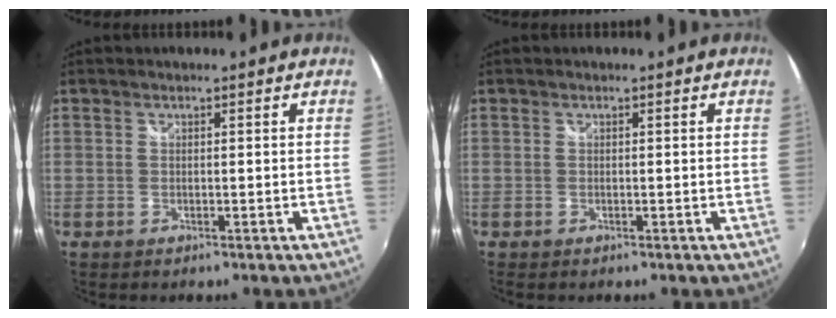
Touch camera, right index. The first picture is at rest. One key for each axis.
{"total": 0.0}